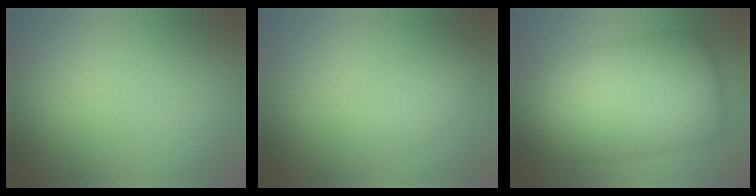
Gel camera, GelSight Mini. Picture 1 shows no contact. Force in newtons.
{"total": 1.6, "press": 1.6, "slide": 0.0}
{"total": 12.2, "press": 12.2, "slide": 0.2}